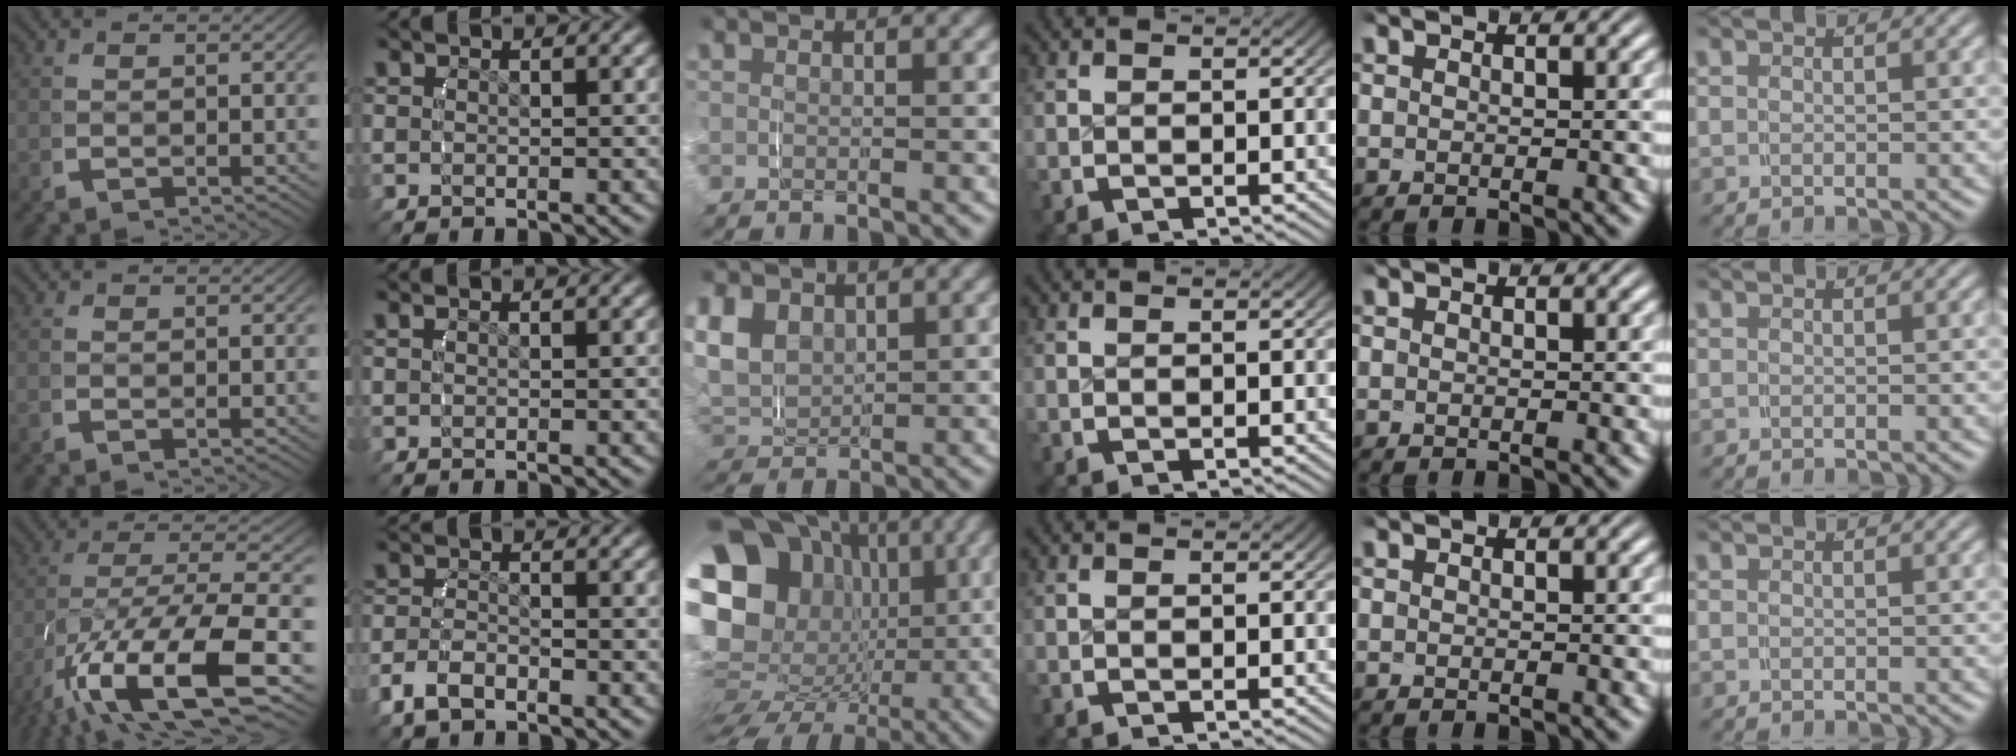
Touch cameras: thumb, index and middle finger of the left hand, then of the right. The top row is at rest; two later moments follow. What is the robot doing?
{"motion": "grasp_and_lifting", "object": "towel"}